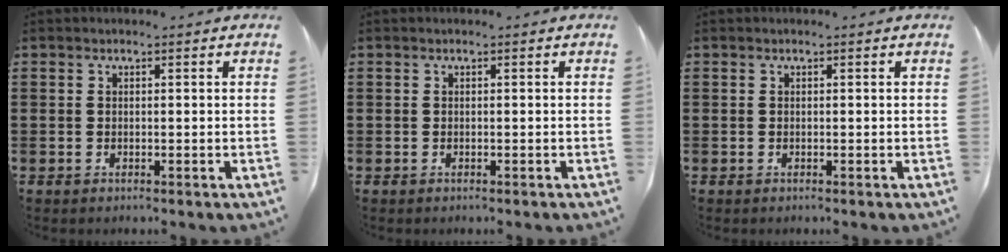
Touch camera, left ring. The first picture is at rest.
{"total": 0.0}
{"total": 0.0}